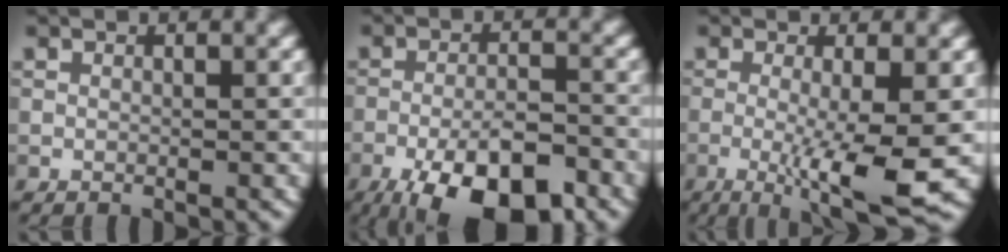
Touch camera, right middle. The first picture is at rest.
{"total": 9.7, "force": [-6.1, 3.2, 6.9], "torque": [-0.114, -0.003, -0.105]}
{"total": 6.8, "force": [-1.6, 1.0, 6.6], "torque": [-0.105, -0.016, -0.027]}